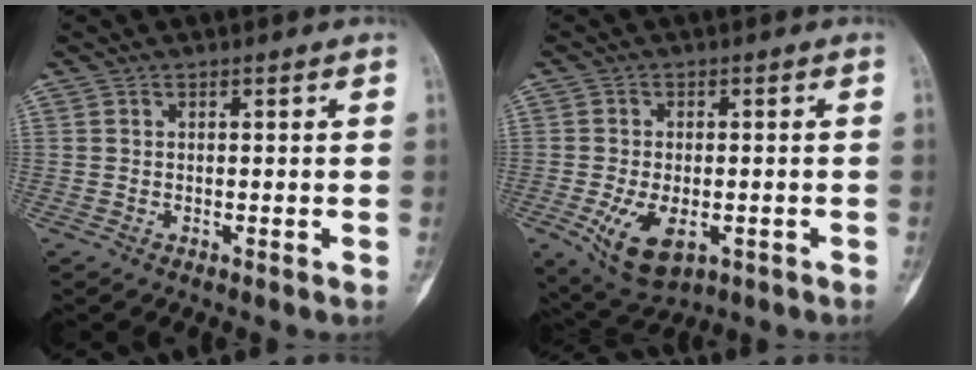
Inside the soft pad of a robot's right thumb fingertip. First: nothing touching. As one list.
[{"total": 9.3, "force": [-3.0, 5.2, 7.1], "torque": [-0.121, -0.003, -0.038]}]